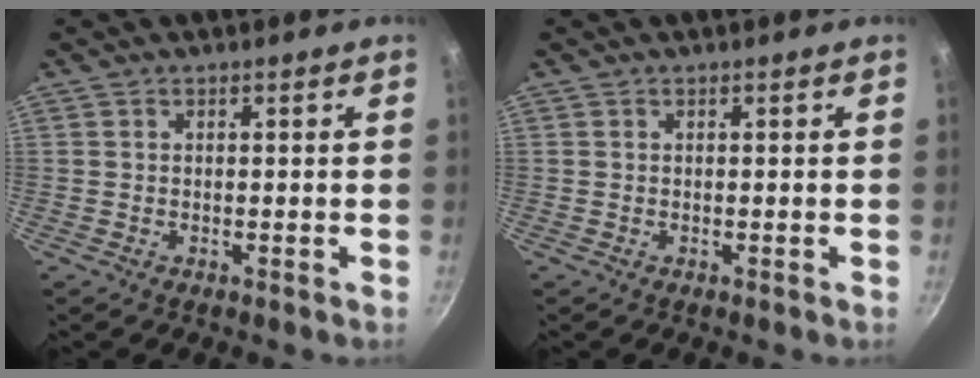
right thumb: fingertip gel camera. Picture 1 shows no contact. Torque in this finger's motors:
{"motor_torque": [-0.03, 0.03, -0.04, 0.04, 0.02]}